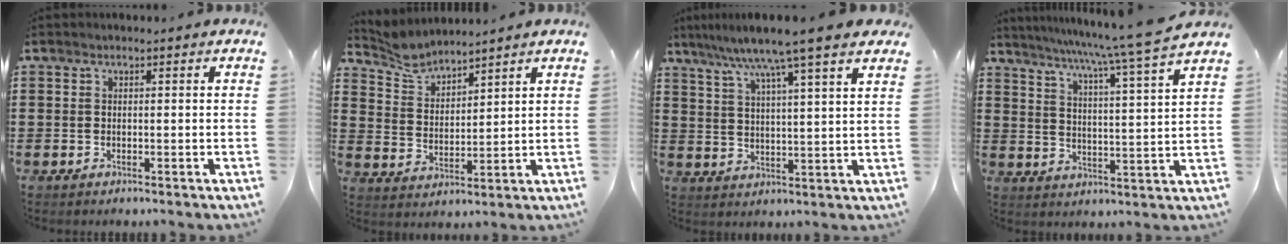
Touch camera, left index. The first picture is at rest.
{"total": 4.6, "force": [4.5, 0.8, 0.5], "torque": [-0.031, -0.016, 0.081]}
{"total": 8.1, "force": [6.5, -0.5, 4.8], "torque": [-0.117, -0.031, 0.105]}
{"total": 6.8, "force": [5.7, -1.7, 3.2], "torque": [-0.077, -0.051, 0.086]}